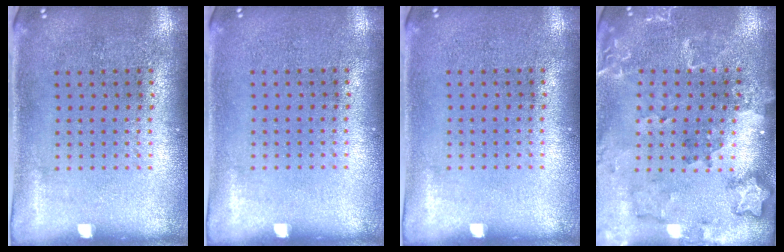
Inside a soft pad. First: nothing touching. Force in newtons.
{"total": 0.0}
{"total": 0.0}
{"total": 1.8, "press": 1.7, "slide": 0.2}